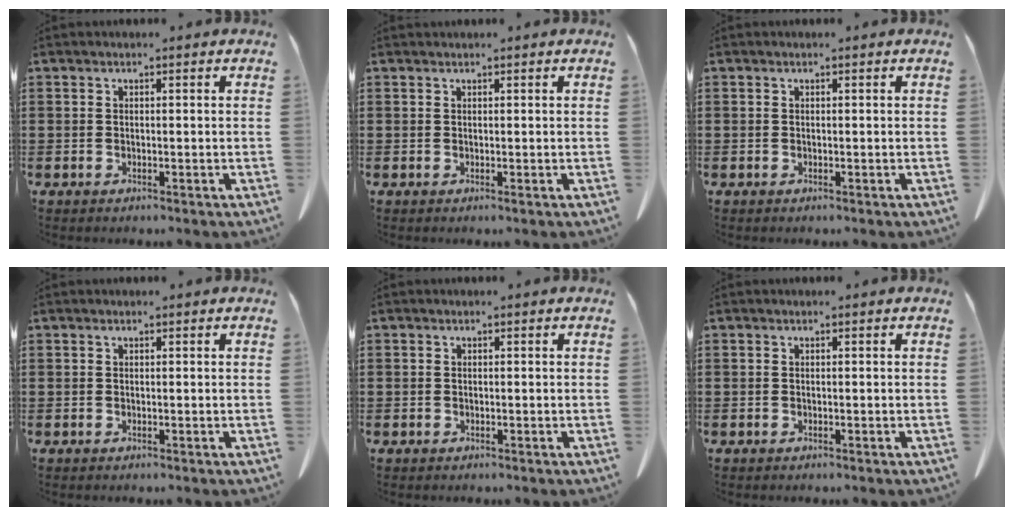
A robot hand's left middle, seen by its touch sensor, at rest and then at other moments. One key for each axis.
{"total": 0.0}
{"total": 0.0}
{"total": 0.0}
{"total": 0.6, "fx": 0.0, "fy": 0.6, "fz": 0.2, "tx": -0.007, "ty": 0.002, "tz": 0.002}
{"total": 0.0}